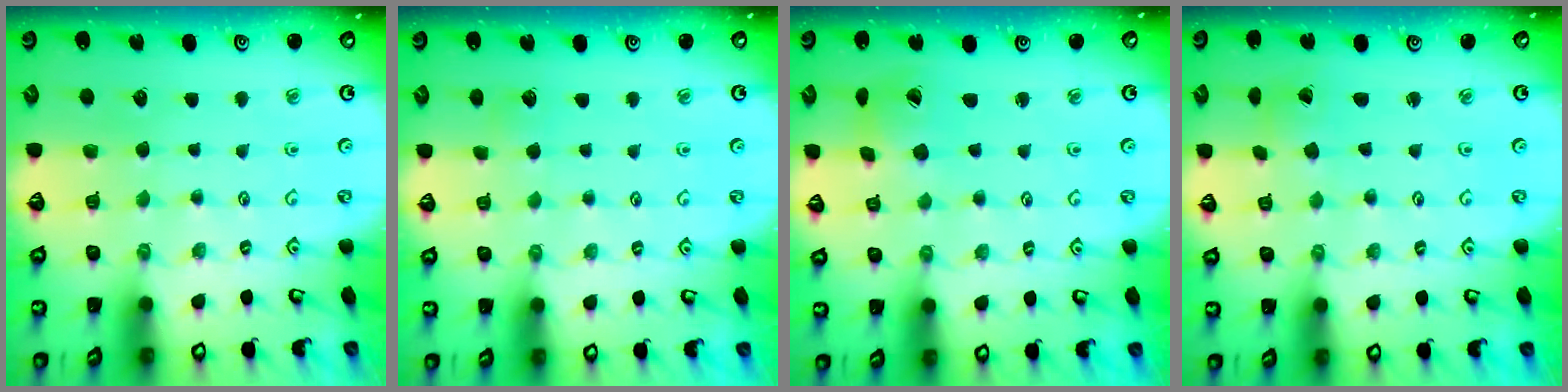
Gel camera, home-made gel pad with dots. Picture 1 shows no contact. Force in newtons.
{"total": 2.9, "press": 2.9, "slide": 0.4}
{"total": 4.8, "press": 4.8, "slide": 0.4}
{"total": 2.8, "press": 2.8, "slide": 0.1}